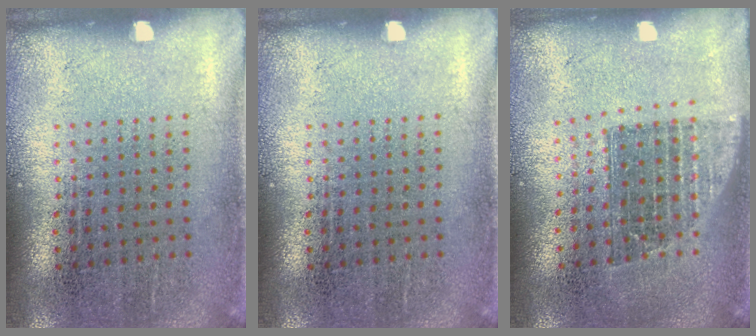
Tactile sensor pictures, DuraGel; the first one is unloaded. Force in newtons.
{"total": 0.0}
{"total": 1.4, "press": 1.1, "slide": 0.8}